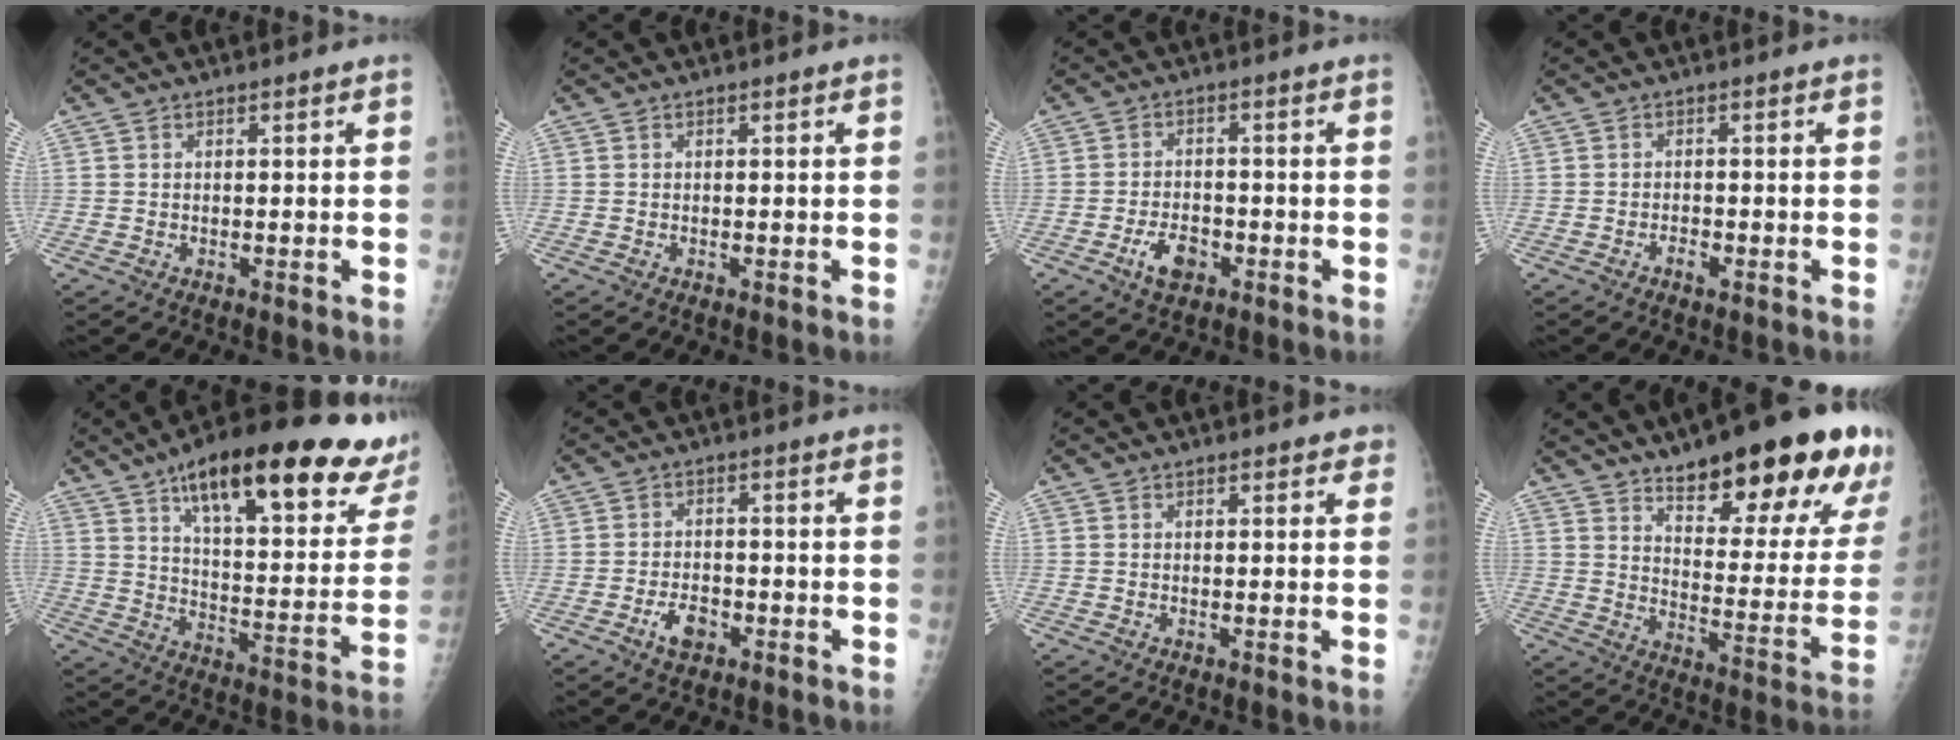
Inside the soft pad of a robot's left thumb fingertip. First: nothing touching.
{"total": 0.0}
{"total": 4.7, "force": [-2.3, 2.8, 3.0], "torque": [-0.045, 0.013, -0.040]}
{"total": 1.6, "force": [-1.0, 0.7, 1.0], "torque": [-0.018, 0.004, -0.018]}
{"total": 30.0, "force": [19.3, 7.9, 21.5], "torque": [-0.276, -0.053, 0.275]}
{"total": 4.2, "force": [-2.1, 2.5, 2.7], "torque": [-0.040, 0.012, -0.035]}
{"total": 1.8, "force": [1.3, 1.0, 0.7], "torque": [0.012, -0.003, 0.008]}
{"total": 25.4, "force": [16.5, 7.0, 18.0], "torque": [-0.203, -0.071, 0.232]}